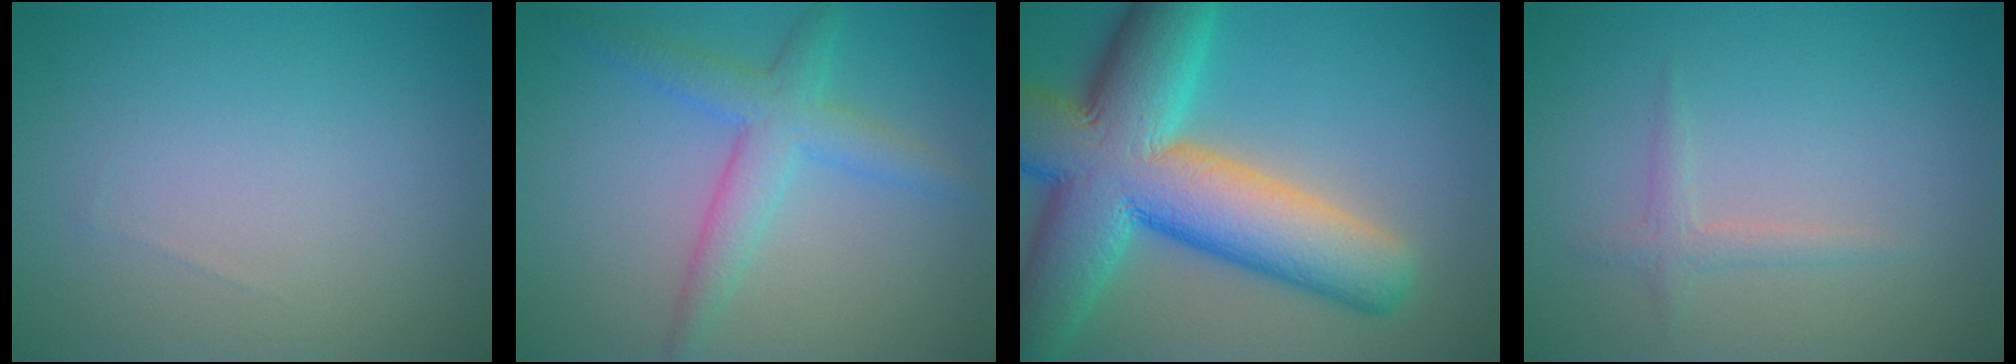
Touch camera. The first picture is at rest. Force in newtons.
{"total": 3.7, "press": 3.7, "slide": 0.2}
{"total": 14.3, "press": 14.2, "slide": 0.6}
{"total": 1.3, "press": 1.3, "slide": 0.0}